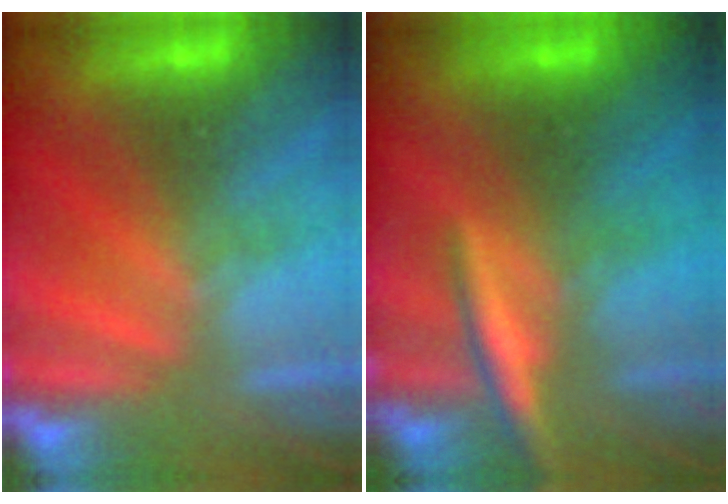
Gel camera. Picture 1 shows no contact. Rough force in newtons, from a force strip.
{"total": 3.0}